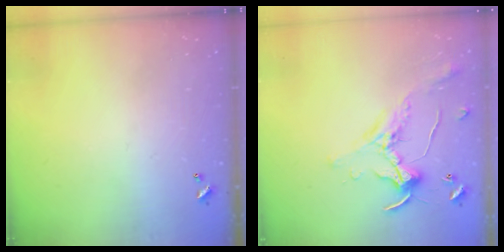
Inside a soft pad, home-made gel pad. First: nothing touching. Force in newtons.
{"total": 0.8, "press": 0.8, "slide": 0.2}